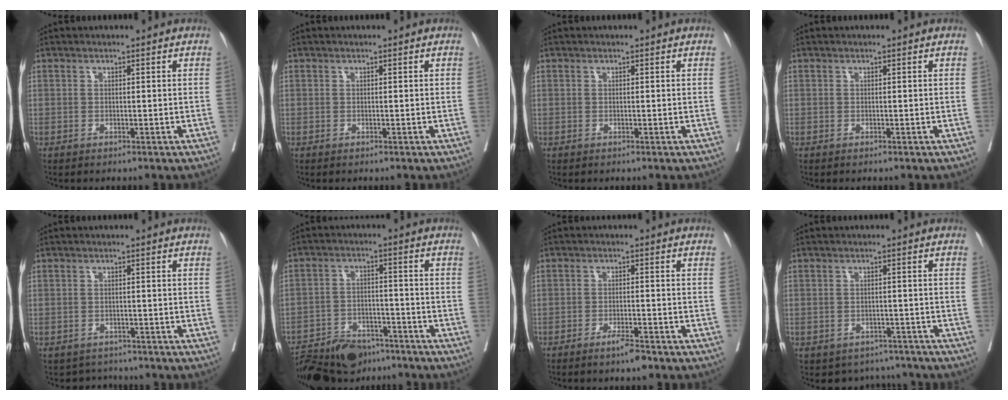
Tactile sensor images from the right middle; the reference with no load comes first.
{"total": 0.0}
{"total": 0.0}
{"total": 0.0}
{"total": 2.8, "force": [-2.5, 1.1, -0.5], "torque": [0.005, 0.003, -0.038]}
{"total": 13.3, "force": [-11.3, 5.2, 4.6], "torque": [-0.078, -0.001, -0.173]}
{"total": 3.2, "force": [-2.4, 0.2, 2.2], "torque": [-0.038, -0.002, -0.042]}
{"total": 5.2, "force": [-4.4, 2.7, 0.0], "torque": [0.015, 0.017, -0.053]}